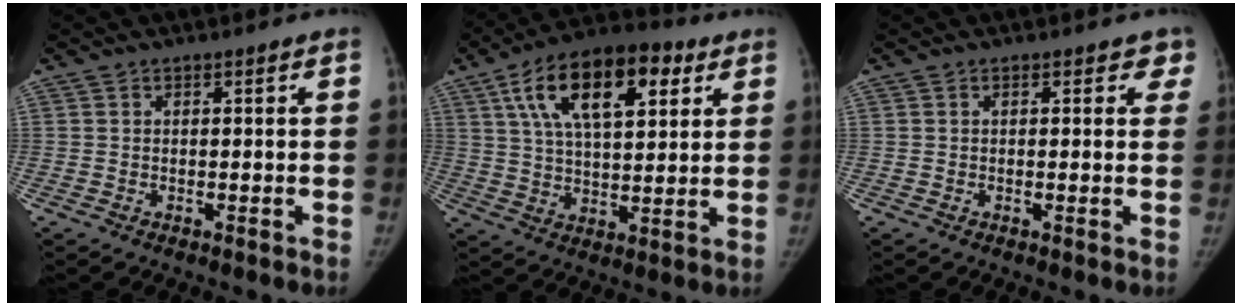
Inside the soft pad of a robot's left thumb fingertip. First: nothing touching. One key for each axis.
{"total": 19.3, "fx": 8.0, "fy": 9.1, "fz": 15.0, "tx": -0.229, "ty": -0.002, "tz": 0.131}
{"total": 2.4, "fx": 1.4, "fy": 1.5, "fz": 1.1, "tx": 0.024, "ty": -0.001, "tz": 0.008}